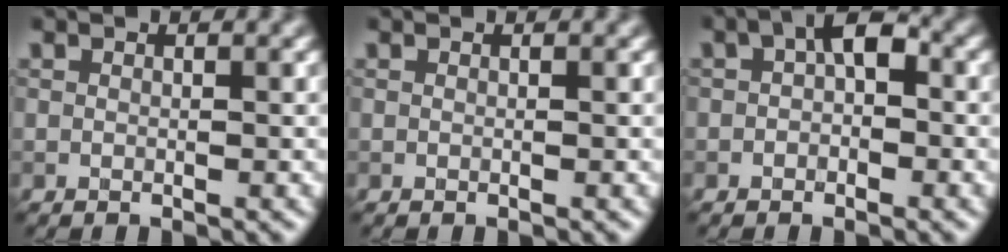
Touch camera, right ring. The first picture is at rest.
{"total": 0.0}
{"total": 3.0, "force": [0.2, 1.9, 2.3], "torque": [-0.032, 0.015, -0.007]}